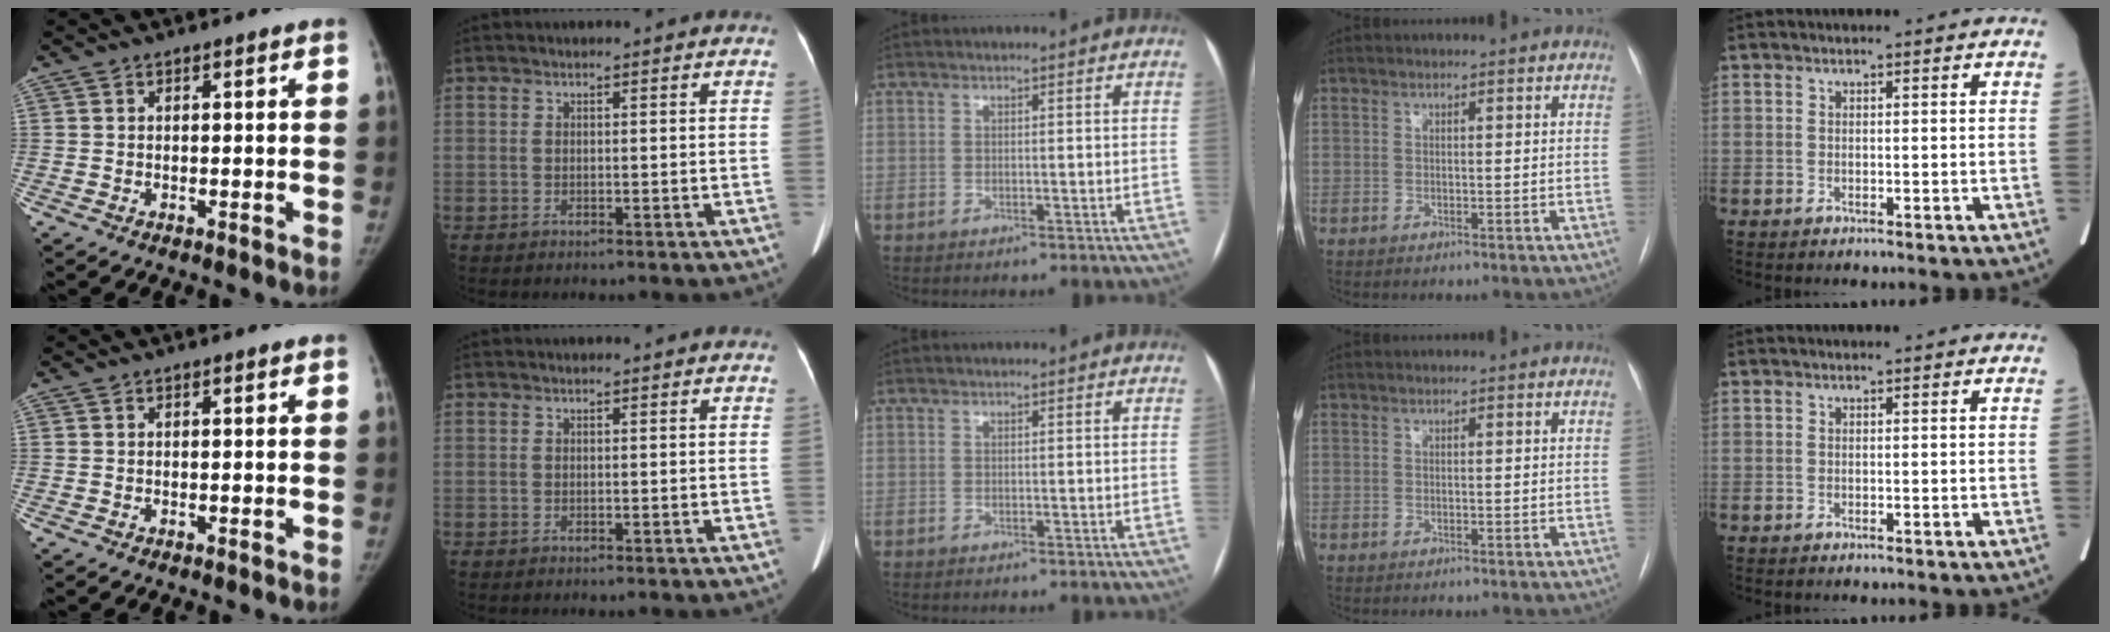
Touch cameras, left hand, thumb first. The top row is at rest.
{}